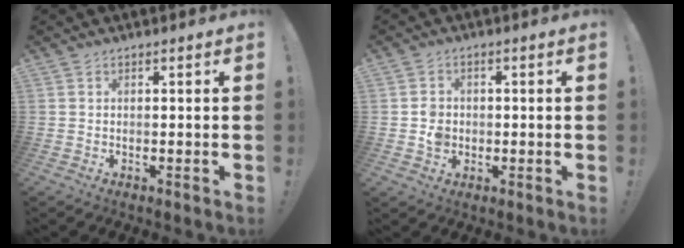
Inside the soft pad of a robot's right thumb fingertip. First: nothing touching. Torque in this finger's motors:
{"motor_torque": [0.10, 0.02, 0.36, -0.17, 0.01]}